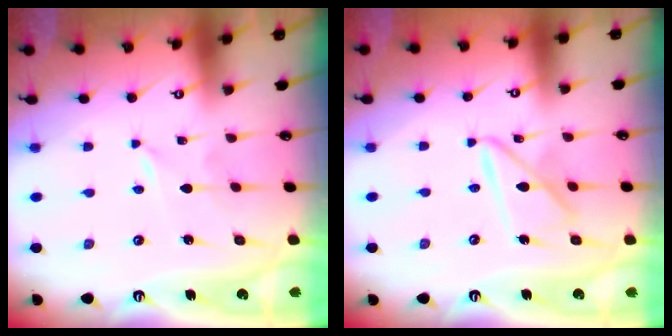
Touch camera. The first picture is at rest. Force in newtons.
{"total": 10.8, "press": 10.7, "slide": 0.9}